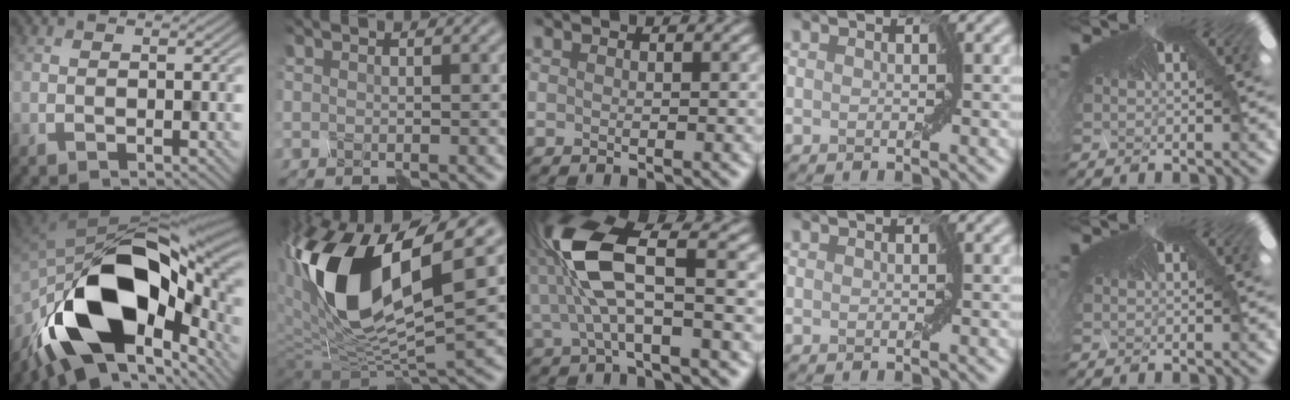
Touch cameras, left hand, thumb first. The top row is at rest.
{"thumb": {"total": 19.4, "force": [-6.3, 11.4, 14.4], "torque": [-0.275, -0.029, -0.089]}, "index": {"total": 16.2, "force": [3.7, 7.2, 14.0], "torque": [-0.291, 0.002, 0.055]}, "middle": {"total": 6.9, "force": [0.3, 1.9, 6.7], "torque": [-0.162, 0.023, 0.009]}}